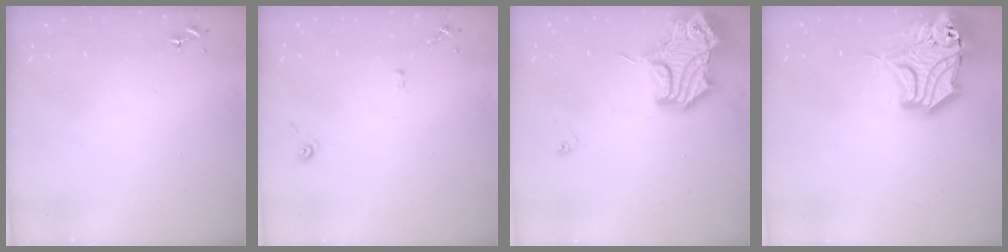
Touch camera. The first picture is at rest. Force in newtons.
{"total": 4.8, "press": 4.8, "slide": 0.3}
{"total": 20.1, "press": 20.0, "slide": 2.2}
{"total": 23.1, "press": 22.8, "slide": 3.6}